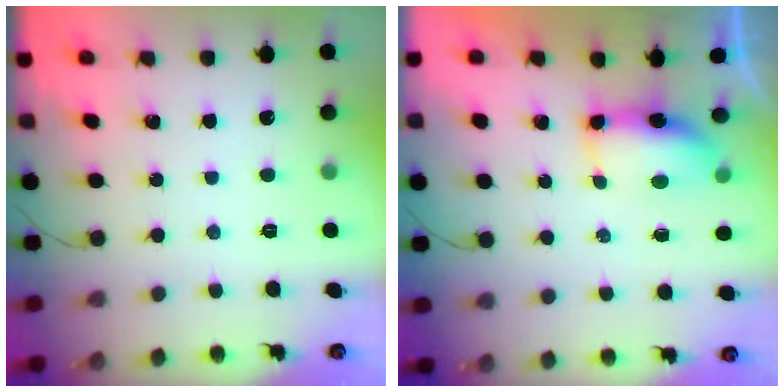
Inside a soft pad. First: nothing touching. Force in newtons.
{"total": 8.1, "press": 7.3, "slide": 3.6}